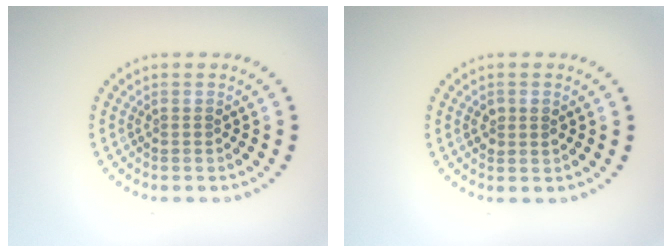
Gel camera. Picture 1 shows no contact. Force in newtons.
{"total": 1.4, "press": 1.3, "slide": 0.2}